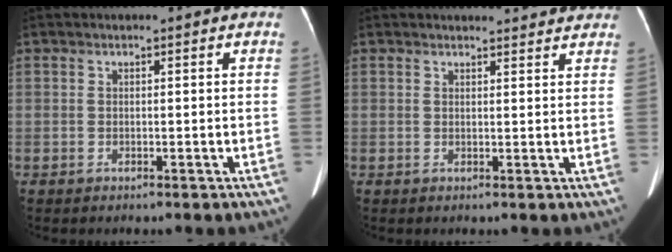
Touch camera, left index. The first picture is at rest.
{"total": 5.9, "force": [5.6, 1.1, 1.2], "torque": [-0.008, 0.006, 0.052]}